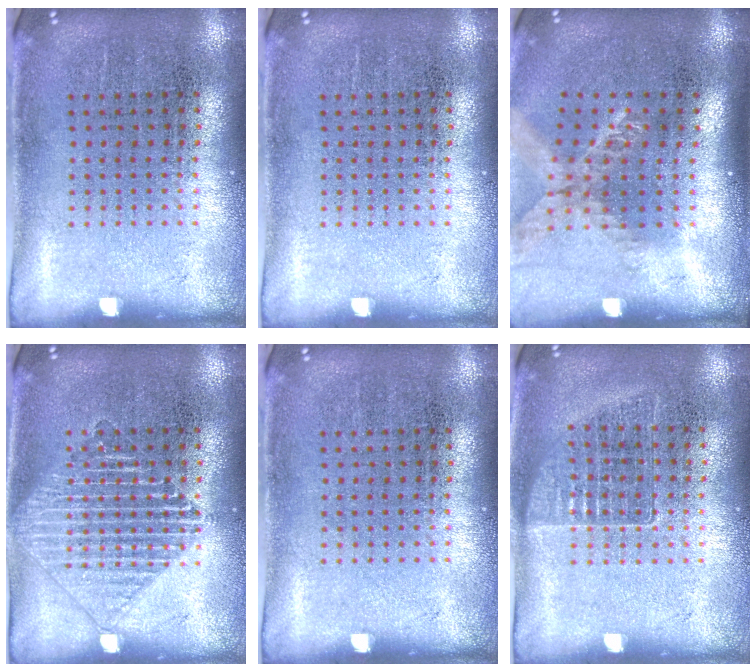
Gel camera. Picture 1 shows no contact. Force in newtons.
{"total": 0.0}
{"total": 1.7, "press": 1.3, "slide": 1.0}
{"total": 2.6, "press": 2.6, "slide": 0.5}
{"total": 0.0}
{"total": 1.0, "press": 0.9, "slide": 0.3}